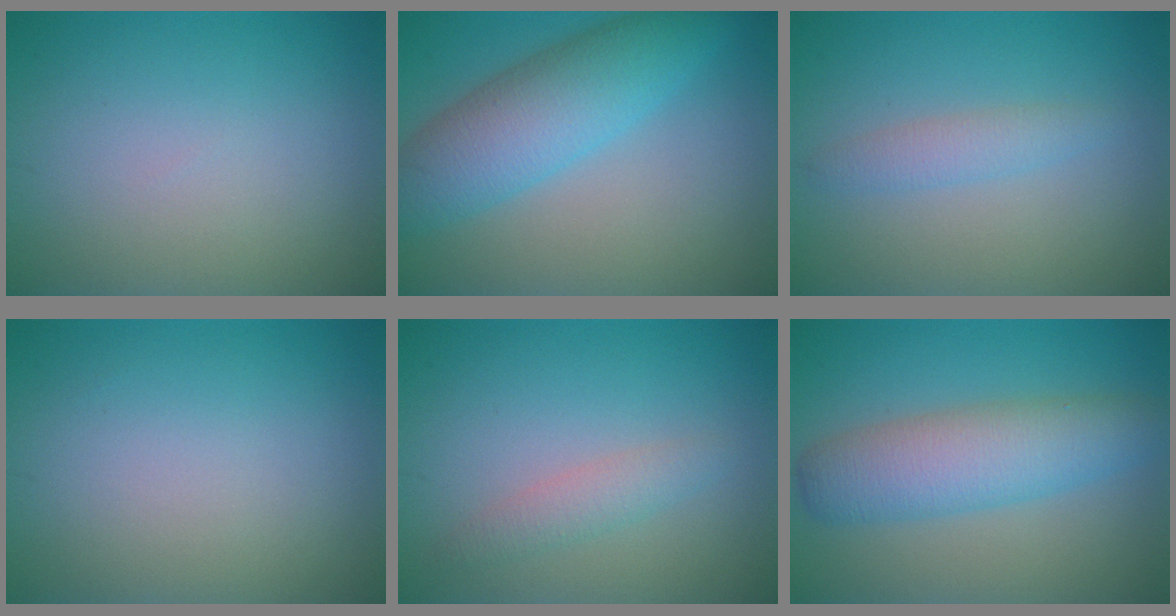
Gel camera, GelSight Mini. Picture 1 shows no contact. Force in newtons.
{"total": 6.9, "press": 6.9, "slide": 0.1}
{"total": 1.8, "press": 1.8, "slide": 0.1}
{"total": 0.0}
{"total": 1.9, "press": 1.9, "slide": 0.1}
{"total": 5.8, "press": 5.8, "slide": 0.3}